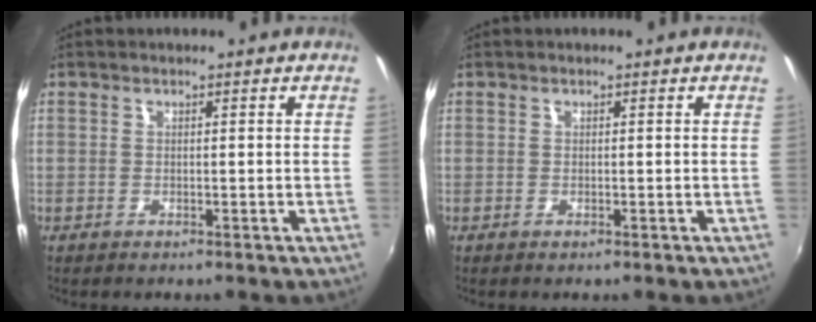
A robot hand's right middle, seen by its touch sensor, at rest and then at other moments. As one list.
[{"total": 0.0}]